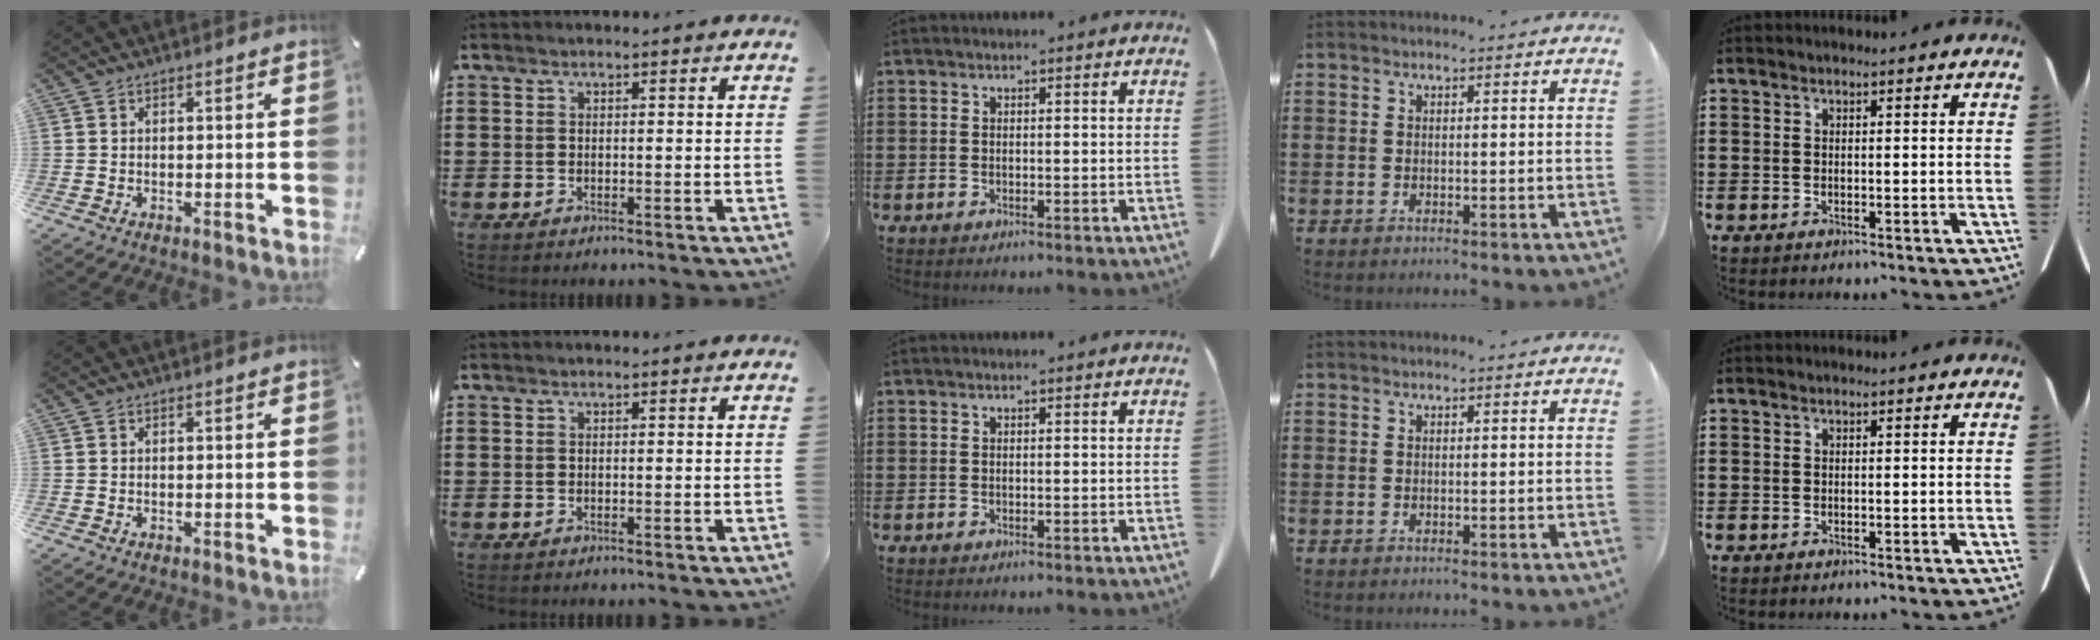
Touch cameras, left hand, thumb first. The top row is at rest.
{}